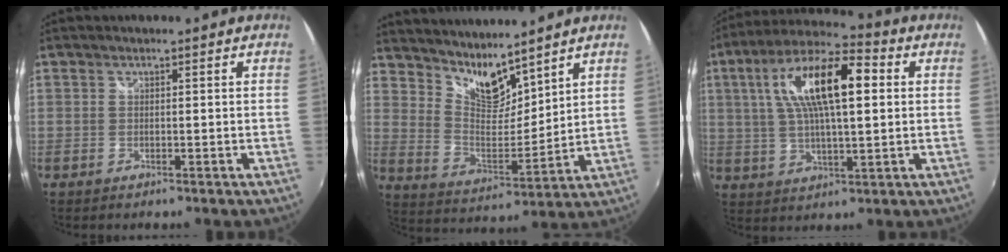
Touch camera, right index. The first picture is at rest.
{"total": 10.1, "force": [8.6, 3.0, 4.3], "torque": [-0.073, -0.011, 0.166]}
{"total": 17.0, "force": [4.2, 5.7, 15.5], "torque": [-0.284, 0.026, 0.066]}